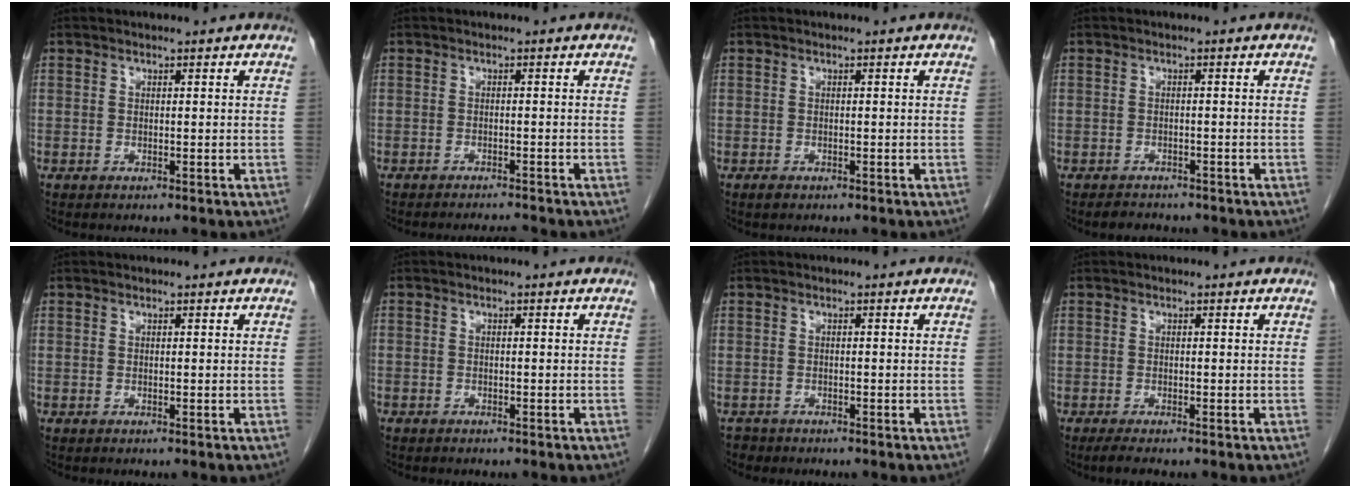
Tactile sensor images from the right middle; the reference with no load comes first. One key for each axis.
{"total": 3.1, "fx": -3.0, "fy": -0.4, "fz": 0.6, "tx": -0.011, "ty": -0.011, "tz": -0.041}
{"total": 0.7, "fx": -0.5, "fy": 0.4, "fz": 0.3, "tx": -0.008, "ty": 0.000, "tz": -0.006}
{"total": 2.6, "fx": -2.3, "fy": 1.2, "fz": 0.5, "tx": -0.015, "ty": -0.001, "tz": -0.032}
{"total": 0.0}
{"total": 0.9, "fx": -0.7, "fy": 0.6, "fz": 0.1, "tx": -0.008, "ty": 0.003, "tz": -0.013}
{"total": 1.4, "fx": -1.1, "fy": 0.8, "fz": -0.2, "tx": -0.004, "ty": 0.001, "tz": -0.020}
{"total": 2.1, "fx": -1.6, "fy": 0.2, "fz": 1.3, "tx": -0.027, "ty": -0.007, "tz": -0.027}